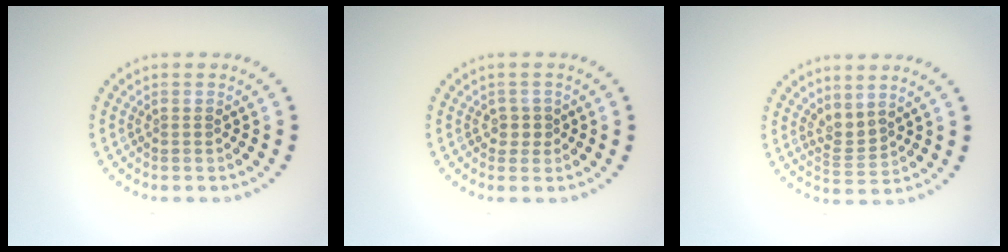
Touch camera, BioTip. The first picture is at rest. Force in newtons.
{"total": 1.4, "press": 1.2, "slide": 0.8}
{"total": 1.9, "press": 1.4, "slide": 1.3}